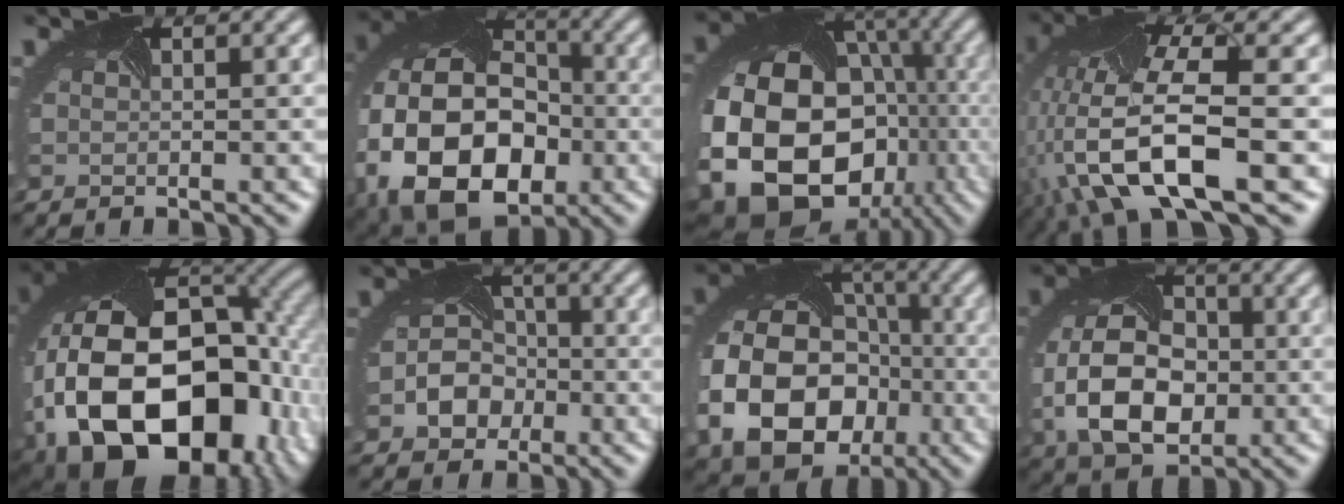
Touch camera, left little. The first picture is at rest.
{"total": 17.5, "force": [-4.5, 12.6, 11.2], "torque": [-0.230, -0.018, -0.069]}
{"total": 19.4, "force": [-5.0, 14.7, 11.6], "torque": [-0.220, -0.047, -0.066]}
{"total": 11.7, "force": [-3.7, 4.6, 10.1], "torque": [-0.221, -0.013, -0.059]}
{"total": 20.7, "force": [-4.0, 13.9, 14.8], "torque": [-0.309, -0.049, -0.035]}
{"total": 3.9, "force": [-1.7, 3.1, 1.5], "torque": [-0.035, -0.011, -0.022]}
{"total": 14.3, "force": [-4.5, 11.1, 7.9], "torque": [-0.188, -0.033, -0.072]}
{"total": 9.5, "force": [-1.9, 6.4, 6.8], "torque": [-0.160, -0.018, -0.030]}